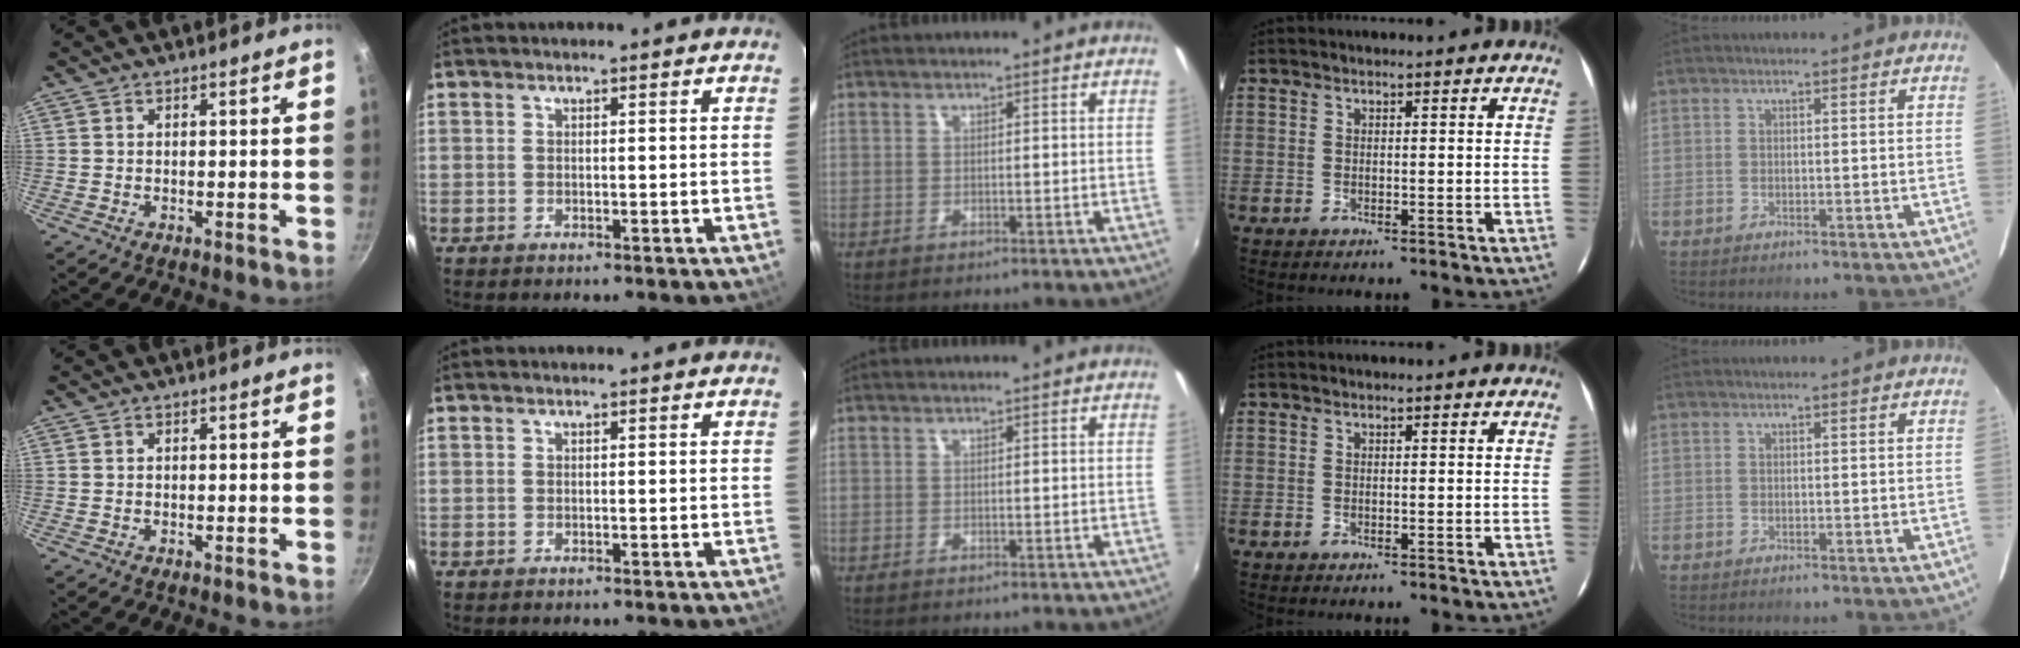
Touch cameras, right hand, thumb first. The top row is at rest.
{}